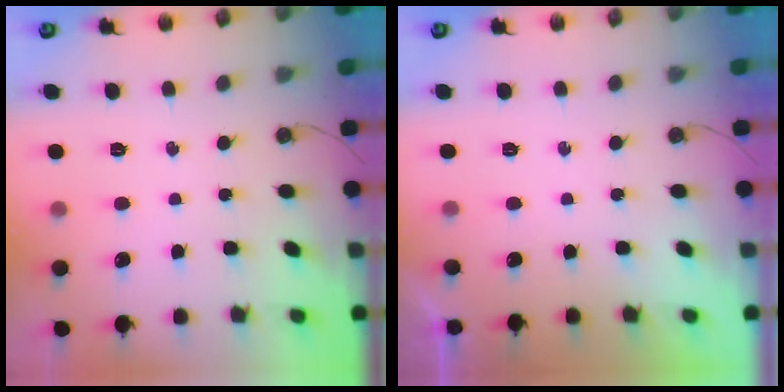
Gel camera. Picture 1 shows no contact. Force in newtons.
{"total": 0.0}